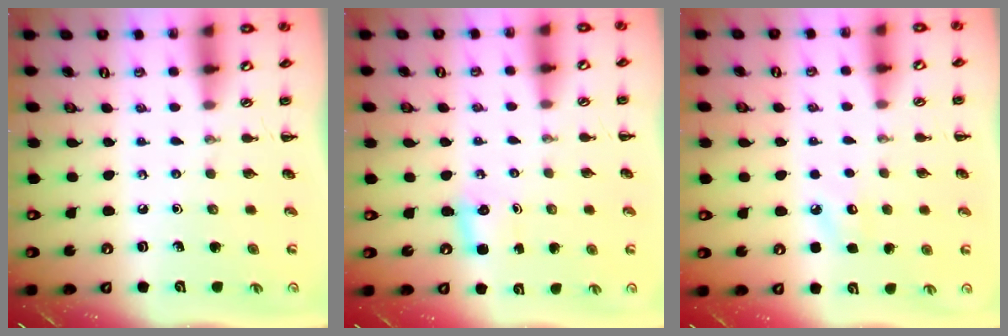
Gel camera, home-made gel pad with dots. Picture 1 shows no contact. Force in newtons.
{"total": 2.6, "press": 2.5, "slide": 0.7}
{"total": 6.0, "press": 5.8, "slide": 1.6}